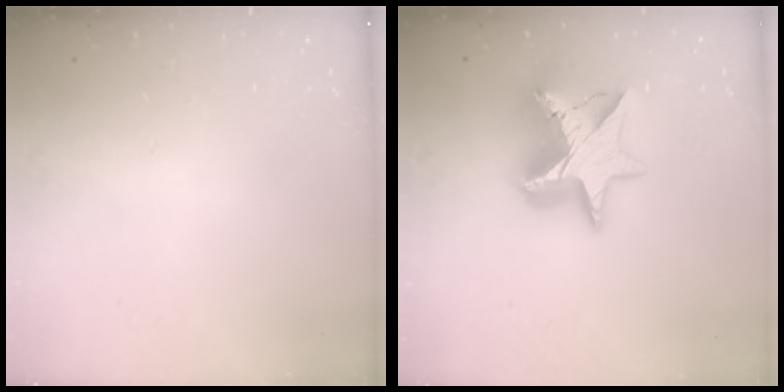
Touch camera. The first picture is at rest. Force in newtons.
{"total": 18.3, "press": 18.2, "slide": 1.3}